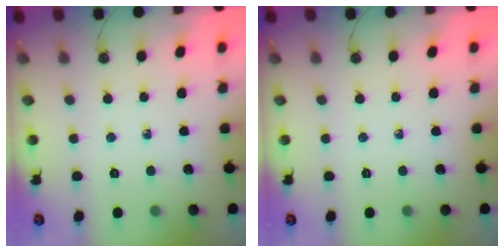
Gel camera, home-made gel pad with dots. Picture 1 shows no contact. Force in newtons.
{"total": 0.0}